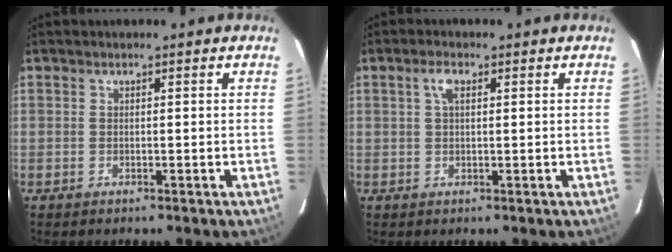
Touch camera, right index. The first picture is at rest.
{"total": 2.5, "force": [0.9, 1.1, 2.1], "torque": [-0.043, 0.008, 0.017]}